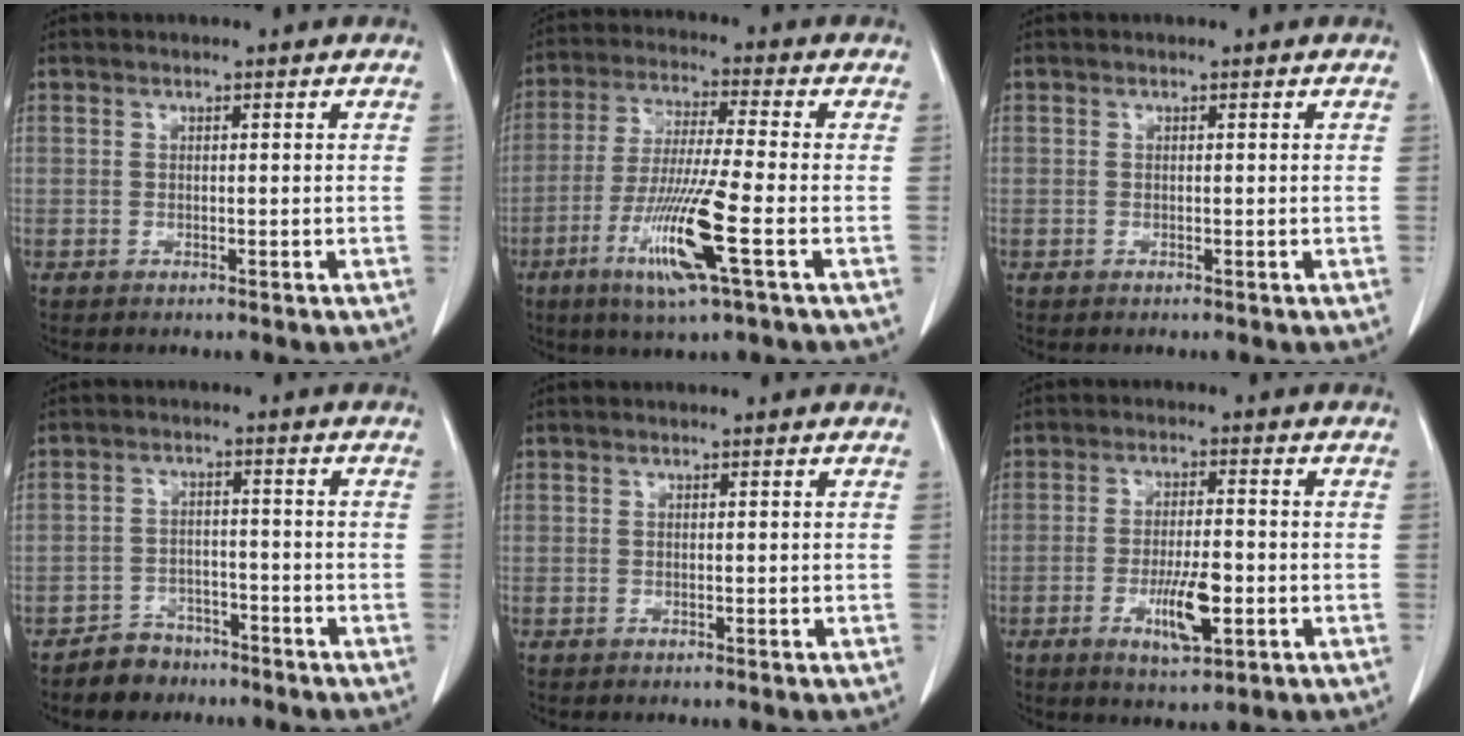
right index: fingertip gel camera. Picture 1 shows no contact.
{"total": 12.3, "force": [-4.7, -0.3, 11.4], "torque": [-0.228, -0.025, -0.091]}
{"total": 0.0}
{"total": 4.7, "force": [-3.6, 3.1, 0.1], "torque": [0.001, 0.012, -0.057]}
{"total": 0.0}
{"total": 7.2, "force": [-2.4, 1.8, 6.6], "torque": [-0.119, -0.008, -0.036]}